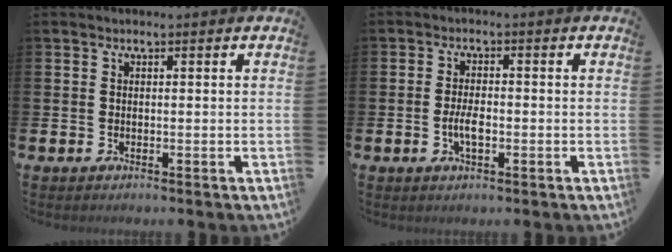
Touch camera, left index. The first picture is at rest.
{"total": 3.1, "force": [-0.7, 1.3, 2.8], "torque": [-0.042, -0.001, -0.014]}